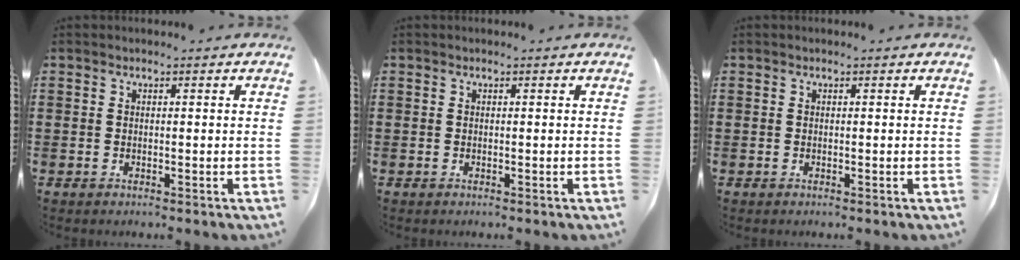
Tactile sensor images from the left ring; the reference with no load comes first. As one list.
[{"total": 0.0}, {"total": 0.0}]